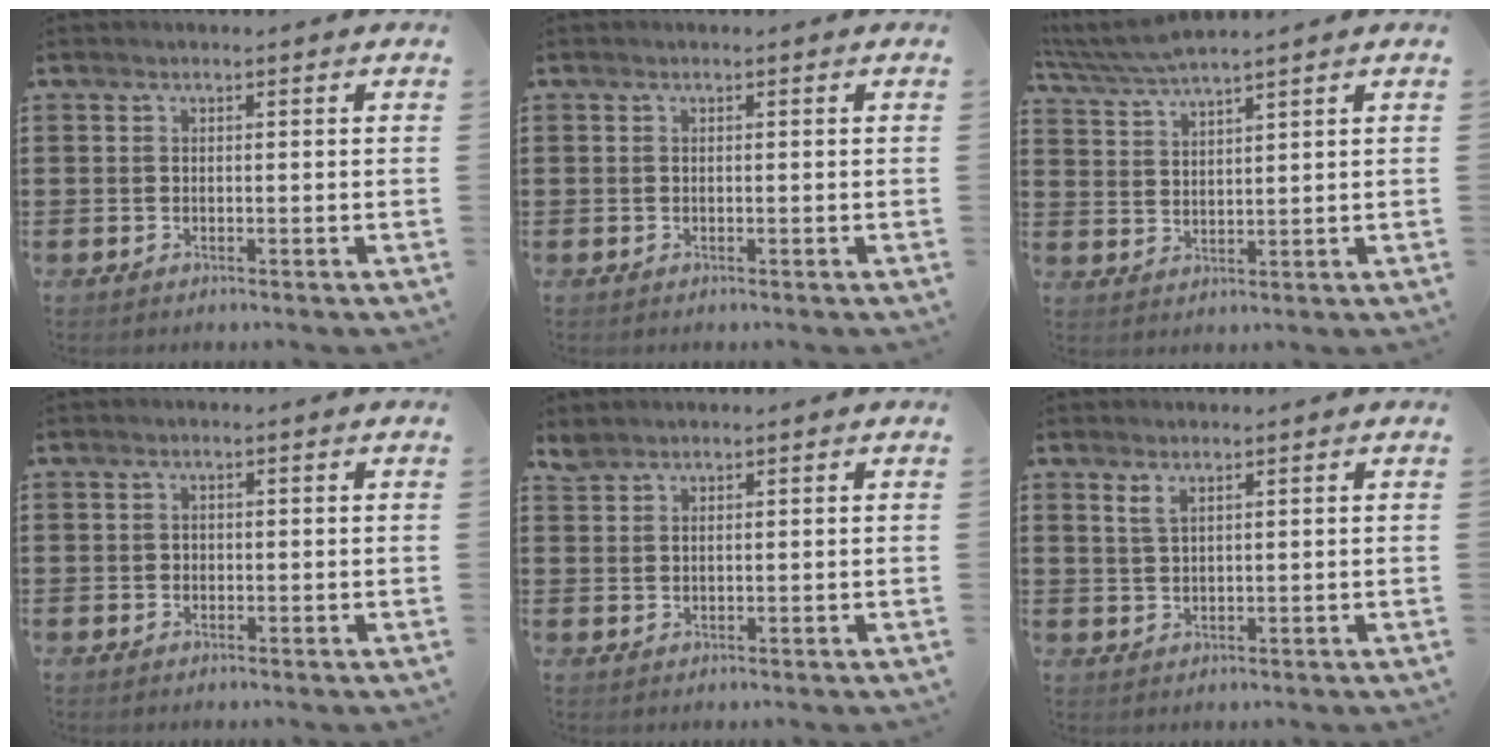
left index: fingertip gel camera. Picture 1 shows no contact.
{"total": 0.0}
{"total": 4.0, "force": [3.8, -0.2, 1.4], "torque": [-0.040, -0.015, 0.066]}
{"total": 0.6, "force": [-0.1, 0.6, 0.1], "torque": [-0.006, 0.003, -0.002]}
{"total": 1.7, "force": [1.6, 0.4, 0.4], "torque": [-0.013, 0.000, 0.032]}
{"total": 2.0, "force": [1.4, 0.7, 1.3], "torque": [-0.030, 0.002, 0.025]}